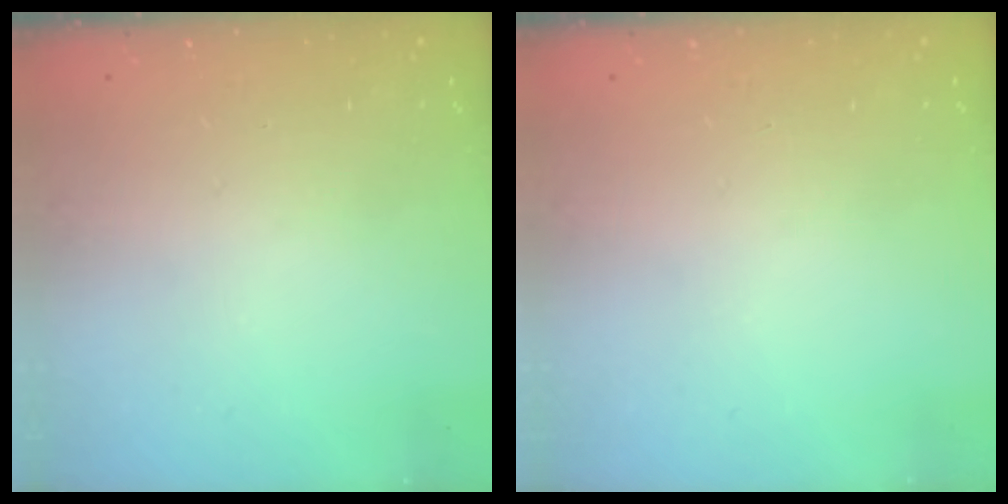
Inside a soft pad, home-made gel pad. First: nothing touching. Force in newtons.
{"total": 0.0}